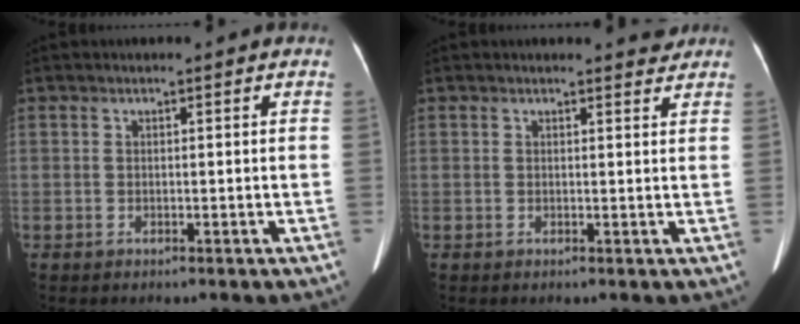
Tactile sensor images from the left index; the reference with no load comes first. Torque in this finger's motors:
{"motor_torque": [0.26, -0.07, -0.06, -0.01]}